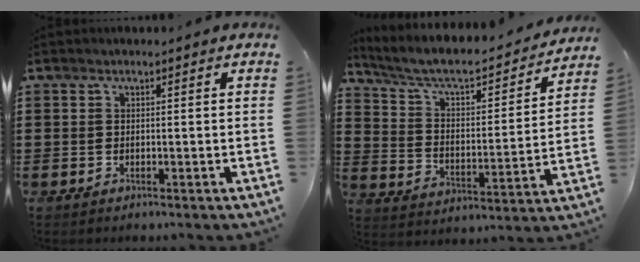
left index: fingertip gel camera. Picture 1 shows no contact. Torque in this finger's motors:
{"motor_torque": [1.32, -0.82, 0.29, 0.10]}